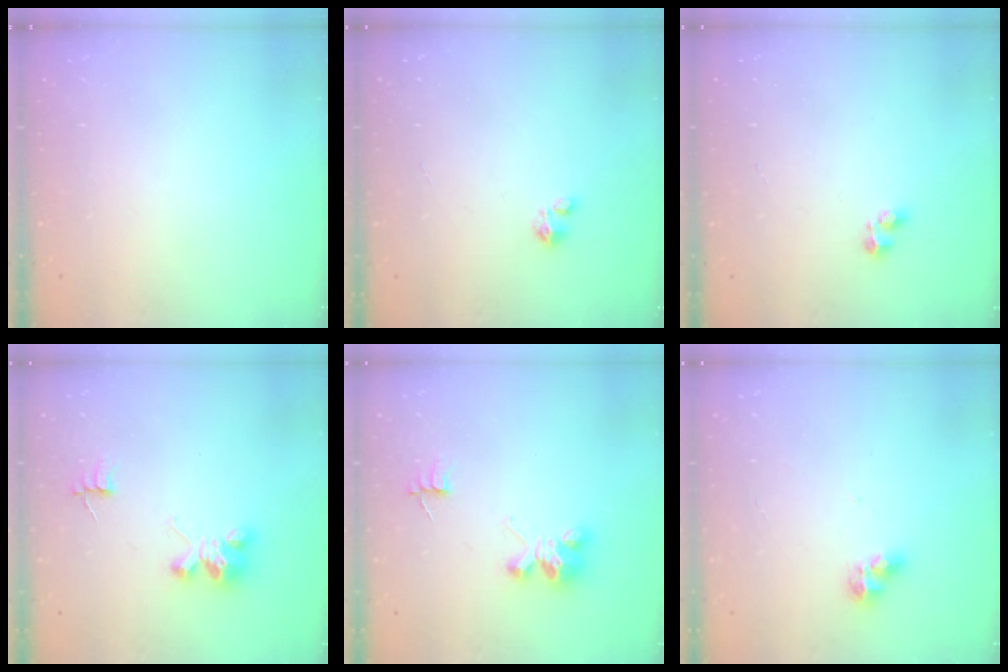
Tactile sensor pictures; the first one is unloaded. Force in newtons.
{"total": 2.1, "press": 2.1, "slide": 0.2}
{"total": 2.4, "press": 2.3, "slide": 0.8}
{"total": 4.6, "press": 4.6, "slide": 0.3}
{"total": 4.6, "press": 4.6, "slide": 0.3}
{"total": 8.1, "press": 8.1, "slide": 1.0}